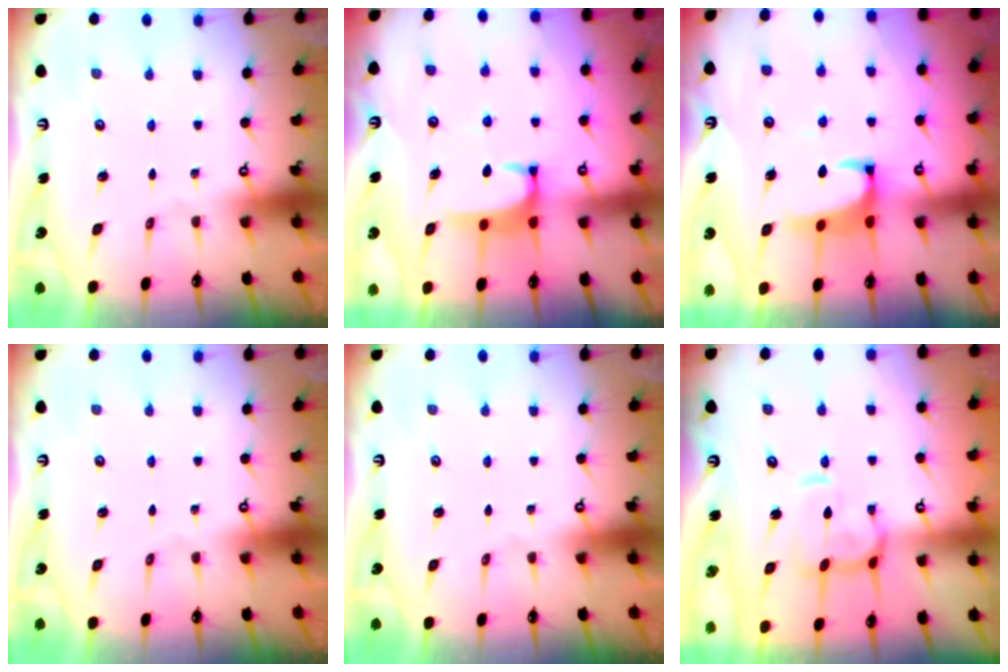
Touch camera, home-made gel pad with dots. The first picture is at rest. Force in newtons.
{"total": 2.9, "press": 2.9, "slide": 0.3}
{"total": 2.1, "press": 1.9, "slide": 1.0}
{"total": 0.0}
{"total": 0.0}
{"total": 6.7, "press": 6.6, "slide": 1.3}